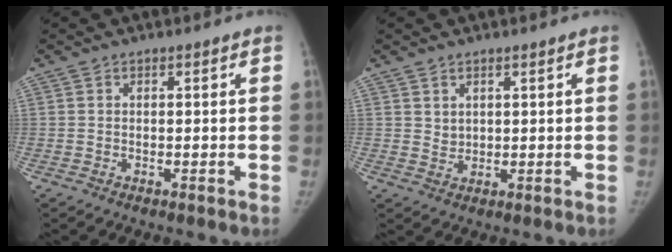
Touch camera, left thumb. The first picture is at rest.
{"total": 2.0, "force": [1.3, 1.5, 0.5], "torque": [0.009, -0.010, 0.024]}